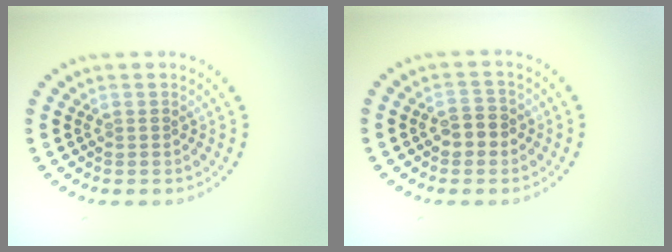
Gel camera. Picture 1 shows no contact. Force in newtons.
{"total": 2.2, "press": 2.2, "slide": 0.3}